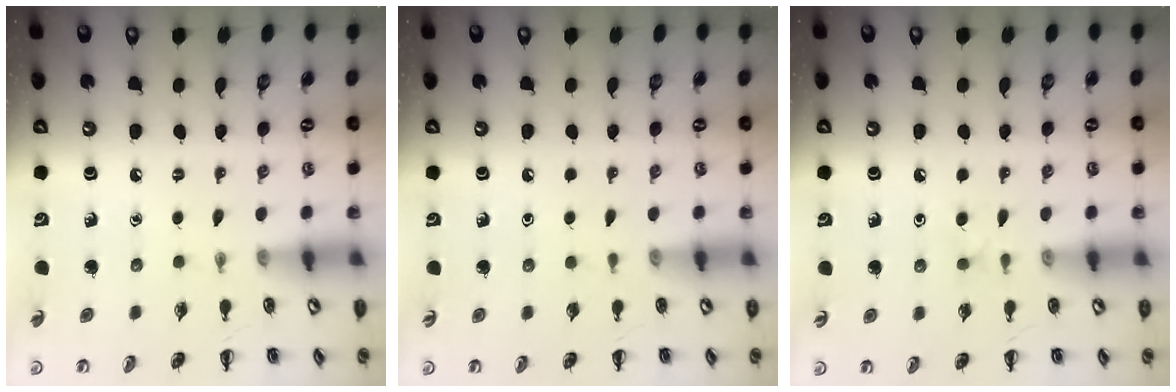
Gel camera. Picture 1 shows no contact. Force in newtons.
{"total": 0.0}
{"total": 2.5, "press": 2.2, "slide": 1.0}